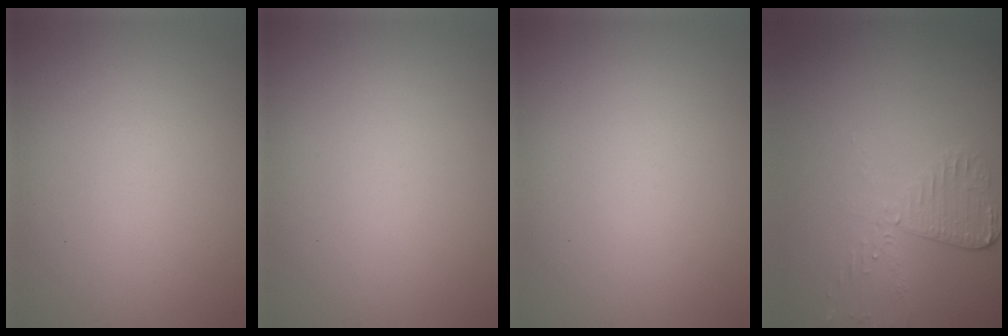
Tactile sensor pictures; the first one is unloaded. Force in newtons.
{"total": 0.0}
{"total": 0.0}
{"total": 2.5, "press": 2.3, "slide": 1.0}